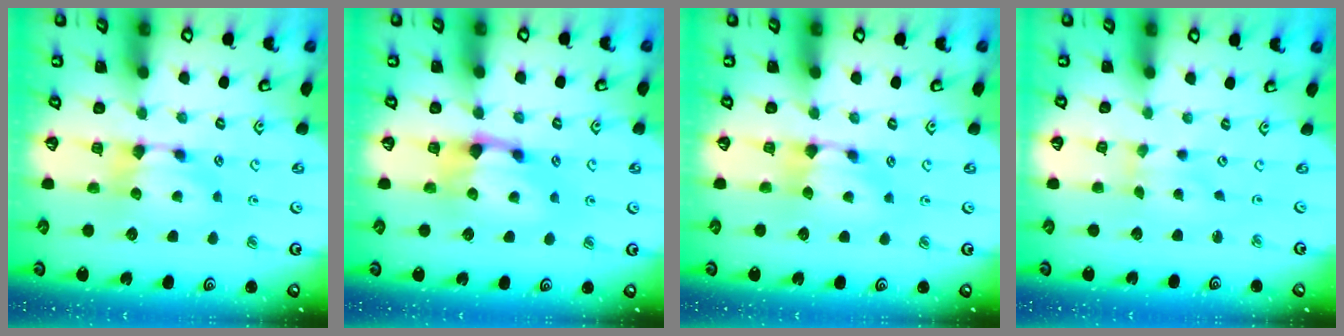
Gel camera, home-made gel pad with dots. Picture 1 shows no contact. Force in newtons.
{"total": 1.5, "press": 0.8, "slide": 1.3}
{"total": 0.6, "press": 0.2, "slide": 0.5}
{"total": 2.8, "press": 2.7, "slide": 0.9}